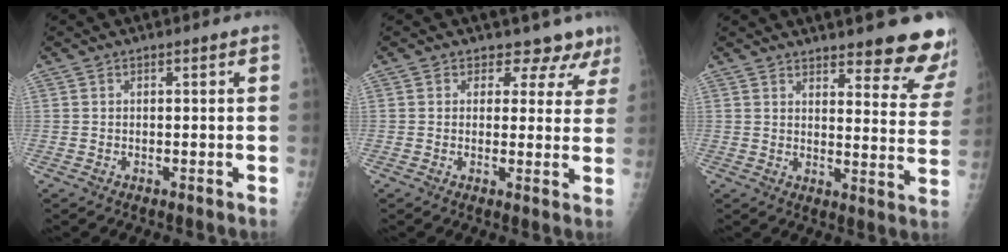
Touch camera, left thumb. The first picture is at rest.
{"total": 6.8, "force": [5.5, 4.0, 0.6], "torque": [0.035, -0.026, 0.046]}
{"total": 15.2, "force": [12.7, 3.4, 7.6], "torque": [-0.054, -0.090, 0.141]}